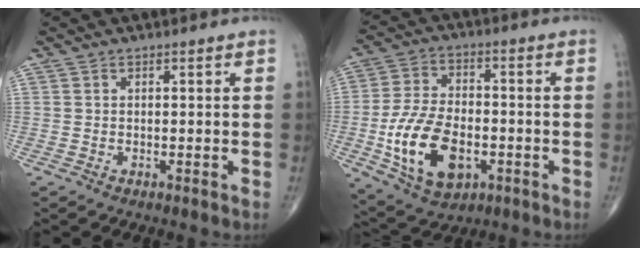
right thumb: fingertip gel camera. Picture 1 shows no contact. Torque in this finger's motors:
{"motor_torque": [0.19, 0.86, 0.85, 0.50, 0.43]}